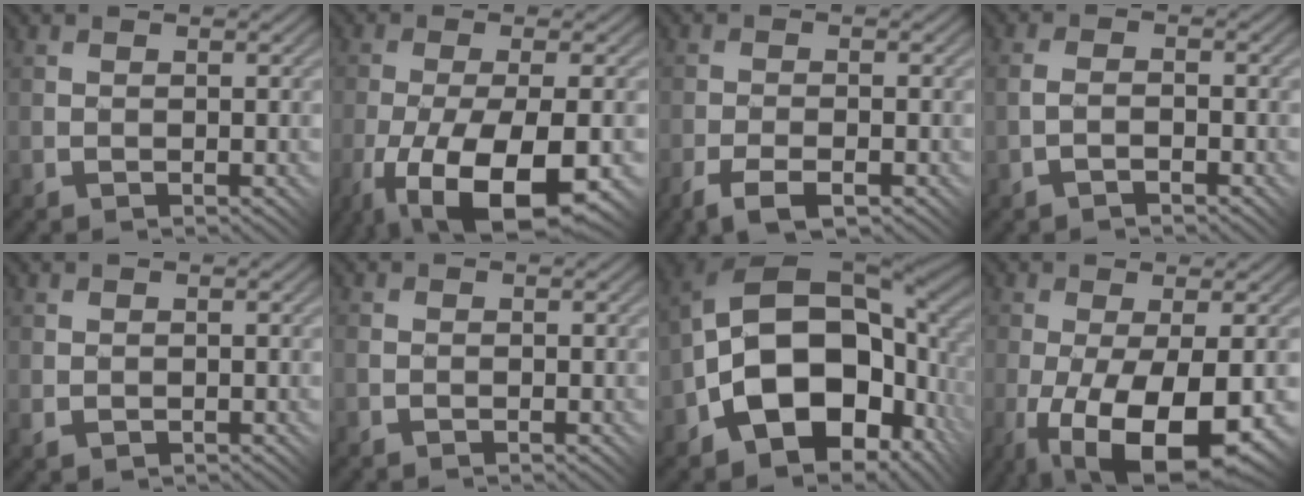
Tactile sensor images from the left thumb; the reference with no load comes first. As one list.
[{"total": 13.2, "force": [-6.2, 4.5, 10.7], "torque": [-0.195, -0.018, -0.093]}, {"total": 4.0, "force": [-2.6, 1.3, 2.8], "torque": [-0.049, 0.001, -0.050]}, {"total": 2.0, "force": [-1.1, 0.9, 1.5], "torque": [-0.032, 0.009, -0.023]}, {"total": 0.7, "force": [-0.2, 0.5, 0.5], "torque": [-0.009, -0.002, -0.003]}, {"total": 0.8, "force": [-0.4, 0.6, 0.3], "torque": [0.000, 0.002, -0.008]}, {"total": 17.9, "force": [-3.5, 11.5, 13.3], "torque": [-0.232, -0.017, -0.053]}, {"total": 12.0, "force": [-4.4, 4.3, 10.3], "torque": [-0.178, -0.030, -0.055]}]